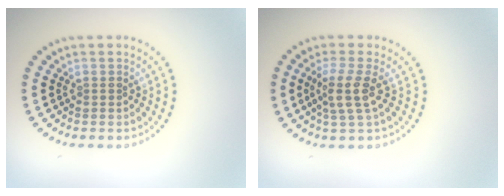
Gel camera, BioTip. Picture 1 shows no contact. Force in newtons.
{"total": 2.9, "press": 2.3, "slide": 1.8}